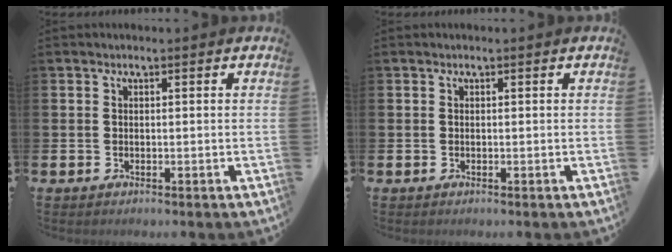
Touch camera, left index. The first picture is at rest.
{"total": 0.0}